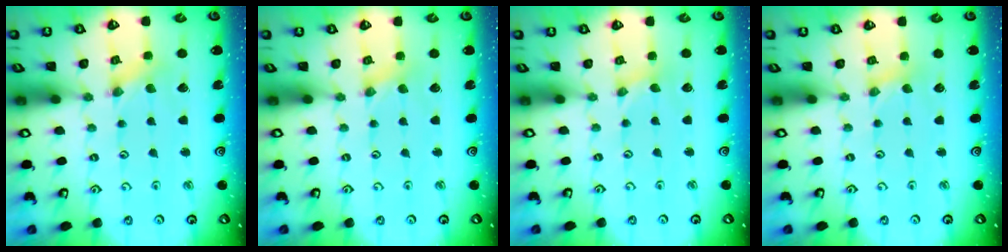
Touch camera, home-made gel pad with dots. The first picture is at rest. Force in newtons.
{"total": 1.2, "press": 1.2, "slide": 0.3}
{"total": 0.0}
{"total": 1.7, "press": 1.7, "slide": 0.3}